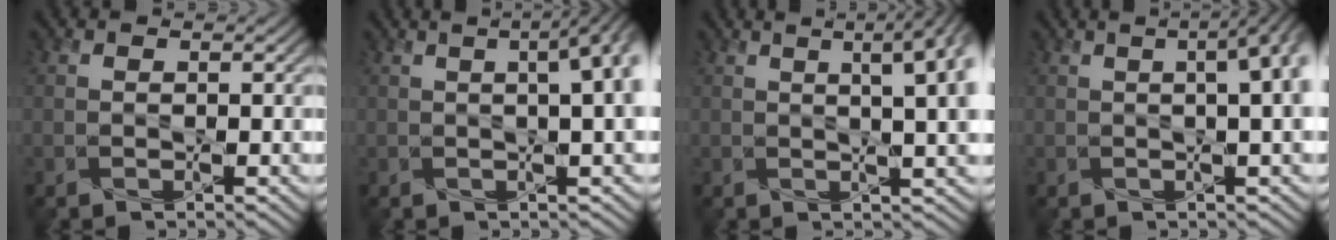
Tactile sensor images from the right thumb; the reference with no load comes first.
{"total": 7.7, "force": [1.1, 2.2, 7.3], "torque": [-0.086, 0.021, 0.005]}
{"total": 9.5, "force": [2.9, 3.2, 8.5], "torque": [-0.096, 0.041, 0.024]}
{"total": 7.6, "force": [1.1, 2.3, 7.2], "torque": [-0.088, 0.018, 0.006]}